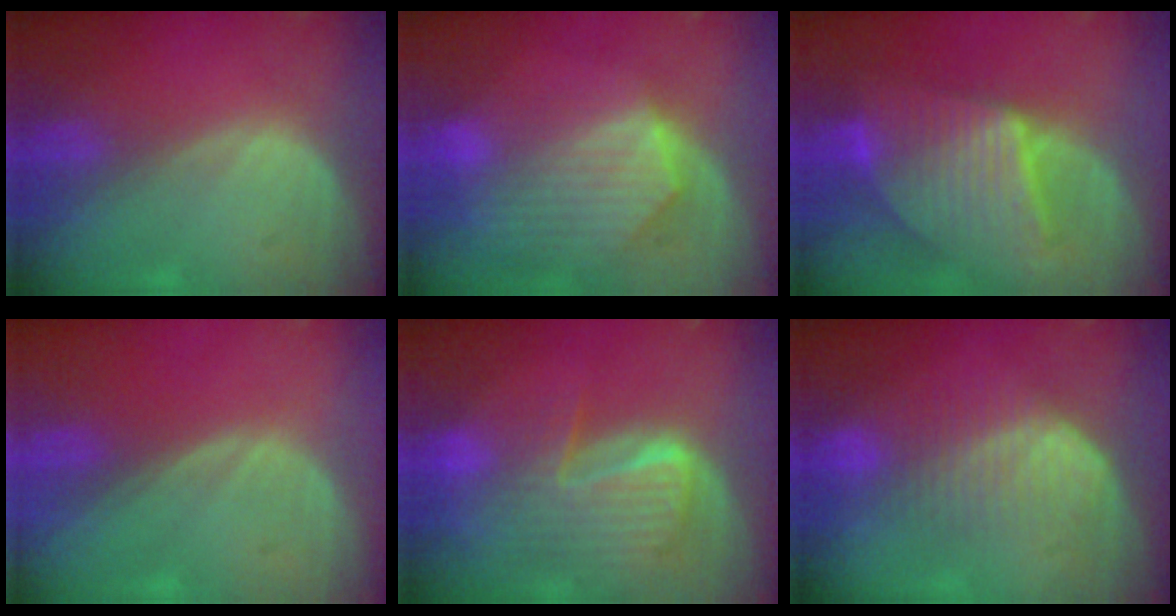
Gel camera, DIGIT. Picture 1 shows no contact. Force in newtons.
{"total": 9.8, "press": 8.6, "slide": 4.7}
{"total": 9.5, "press": 9.5, "slide": 0.8}
{"total": 0.0}
{"total": 9.9, "press": 8.5, "slide": 5.1}
{"total": 6.7, "press": 6.6, "slide": 1.4}